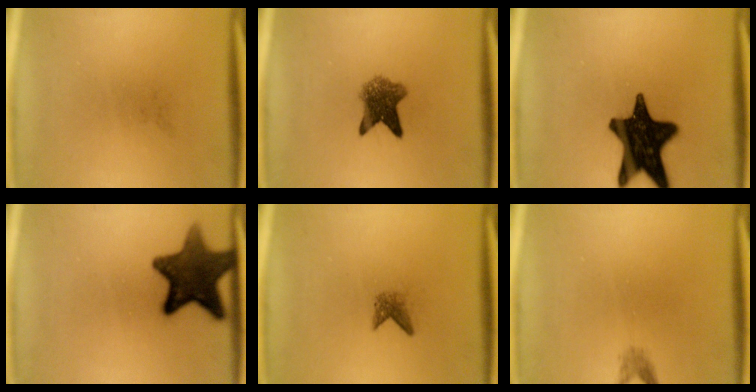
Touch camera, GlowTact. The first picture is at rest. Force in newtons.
{"total": 5.7}
{"total": 17.9}
{"total": 13.2}
{"total": 1.6}
{"total": 1.2}